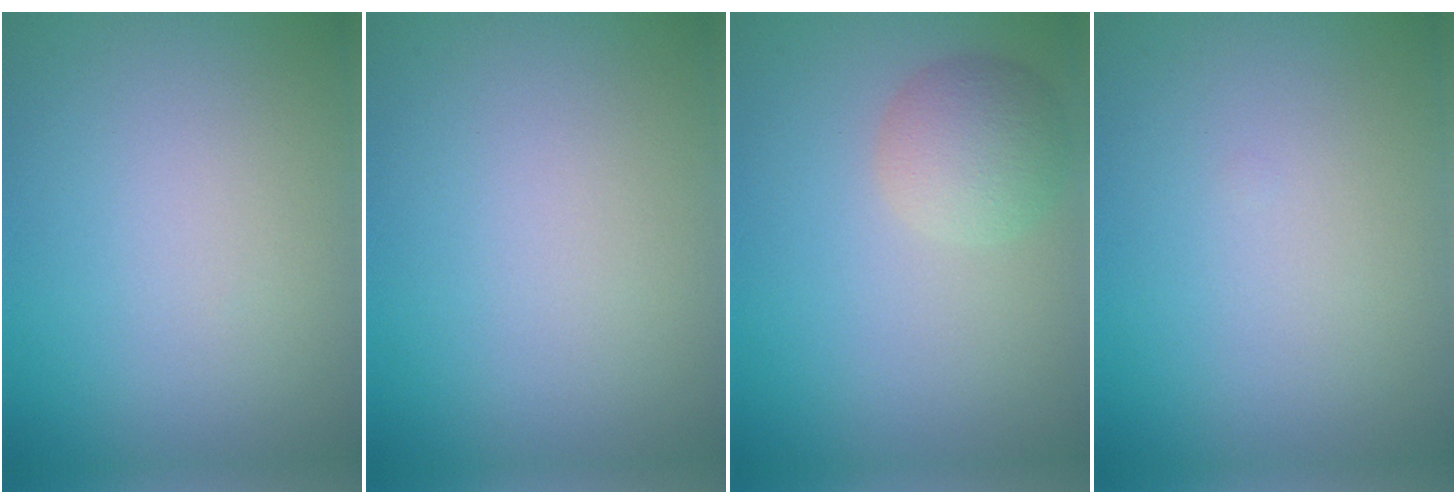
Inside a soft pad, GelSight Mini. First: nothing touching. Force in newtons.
{"total": 0.0}
{"total": 3.2, "press": 3.2, "slide": 0.1}
{"total": 0.0}